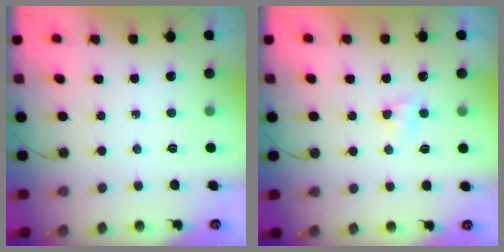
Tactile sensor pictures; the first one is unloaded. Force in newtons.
{"total": 4.1, "press": 4.1, "slide": 0.6}